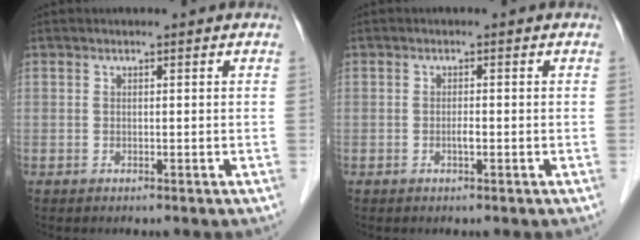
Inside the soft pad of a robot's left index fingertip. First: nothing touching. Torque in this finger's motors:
{"motor_torque": [0.09, 0.05, 0.00, 0.00]}